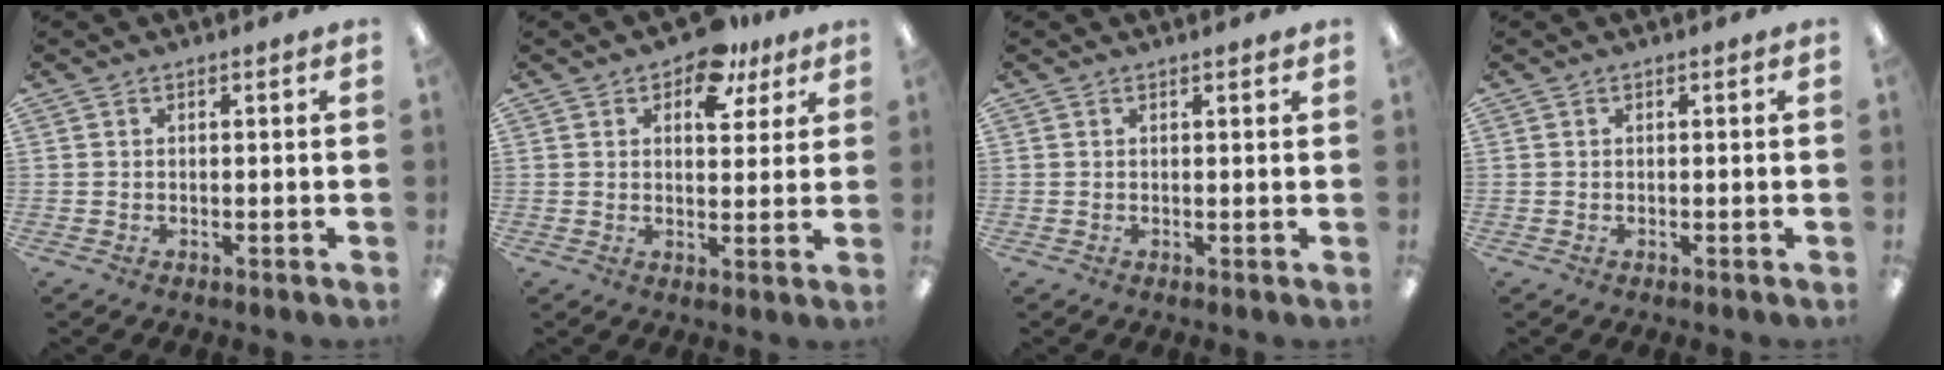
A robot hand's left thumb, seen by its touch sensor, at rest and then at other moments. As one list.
[{"total": 9.8, "force": [6.3, 5.3, 5.4], "torque": [-0.058, -0.030, 0.106]}, {"total": 0.7, "force": [0.6, 0.0, 0.4], "torque": [-0.001, -0.003, 0.008]}, {"total": 0.0}]